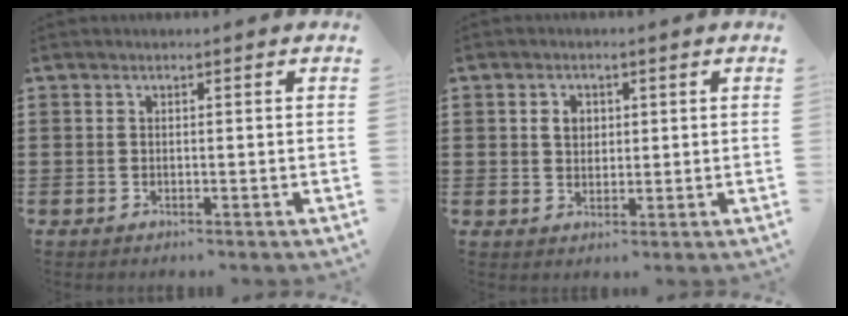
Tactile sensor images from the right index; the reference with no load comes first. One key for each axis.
{"total": 2.6, "fx": 0.7, "fy": 2.0, "fz": 1.5, "tx": -0.036, "ty": 0.010, "tz": 0.011}